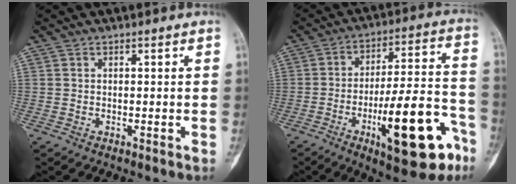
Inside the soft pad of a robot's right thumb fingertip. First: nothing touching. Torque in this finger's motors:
{"motor_torque": [1.83, 0.73, 2.01, -0.76, 0.48]}